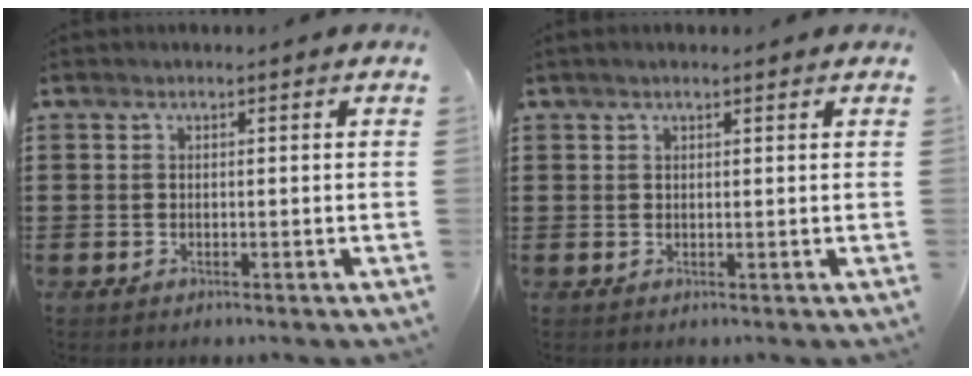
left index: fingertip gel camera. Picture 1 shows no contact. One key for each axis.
{"total": 1.2, "fx": 0.9, "fy": 0.0, "fz": 0.8, "tx": -0.016, "ty": 0.001, "tz": 0.016}